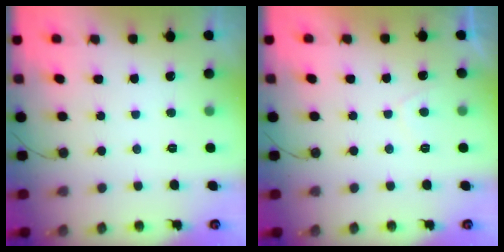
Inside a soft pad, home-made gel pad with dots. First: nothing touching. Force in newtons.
{"total": 2.8, "press": 2.7, "slide": 0.8}